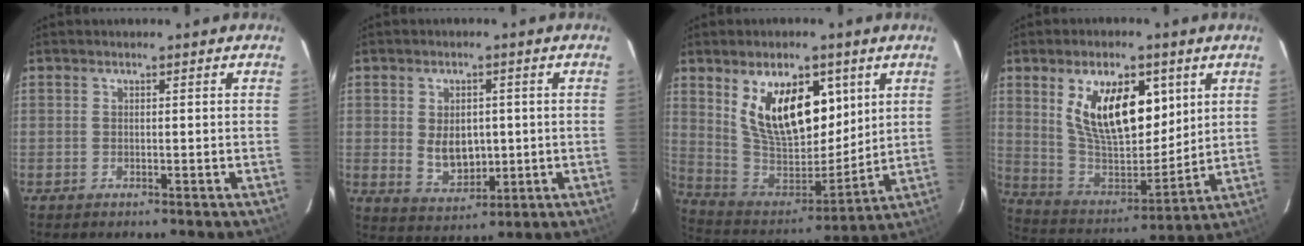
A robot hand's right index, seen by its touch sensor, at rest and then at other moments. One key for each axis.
{"total": 7.3, "fx": 0.2, "fy": 5.1, "fz": 5.2, "tx": -0.097, "ty": -0.003, "tz": 0.020}
{"total": 18.6, "fx": 7.6, "fy": 9.8, "fz": 13.9, "tx": -0.248, "ty": 0.001, "tz": 0.154}
{"total": 17.9, "fx": 6.8, "fy": 8.9, "fz": 14.0, "tx": -0.247, "ty": 0.002, "tz": 0.137}